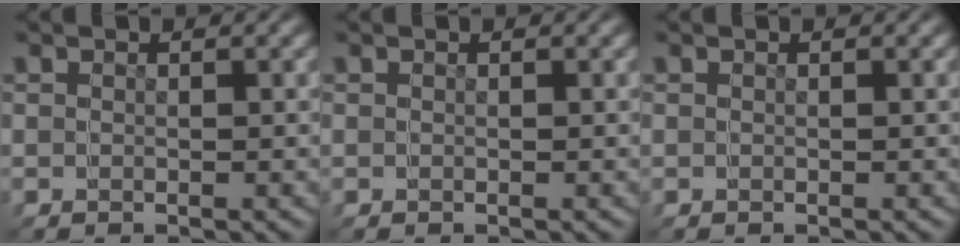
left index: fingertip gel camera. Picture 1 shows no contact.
{"total": 0.0}
{"total": 0.0}